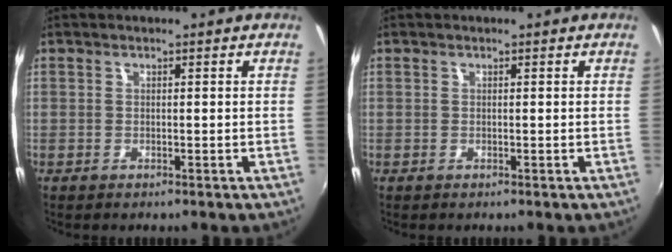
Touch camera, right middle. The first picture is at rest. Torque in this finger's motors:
{"motor_torque": [-0.22, 0.28, -0.02, 0.00]}